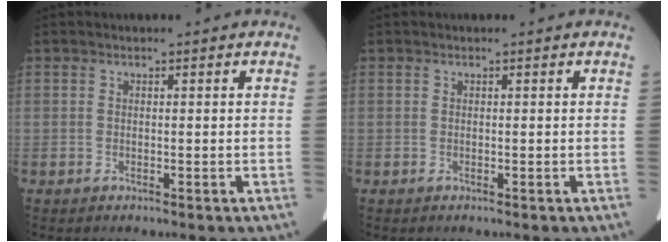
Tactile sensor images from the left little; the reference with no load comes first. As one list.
[{"total": 0.0}]